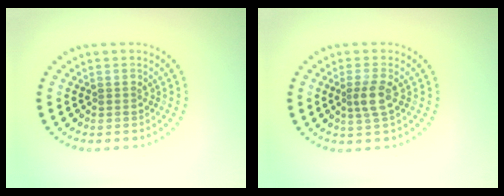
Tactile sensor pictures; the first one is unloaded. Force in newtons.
{"total": 2.1, "press": 1.8, "slide": 1.1}